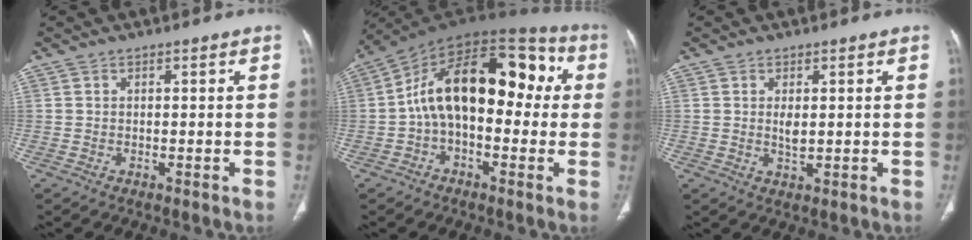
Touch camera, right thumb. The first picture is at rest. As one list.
[{"total": 19.7, "force": [1.2, 11.1, 16.3], "torque": [-0.222, 0.061, 0.005]}, {"total": 2.3, "force": [0.5, 1.0, 2.0], "torque": [-0.038, -0.007, 0.012]}]